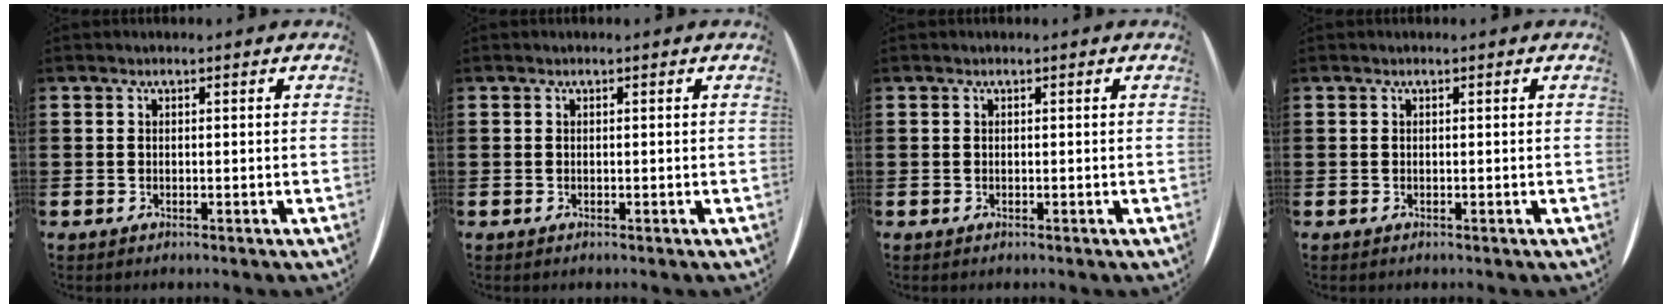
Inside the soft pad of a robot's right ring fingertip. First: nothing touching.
{"total": 0.0}
{"total": 0.0}
{"total": 0.0}